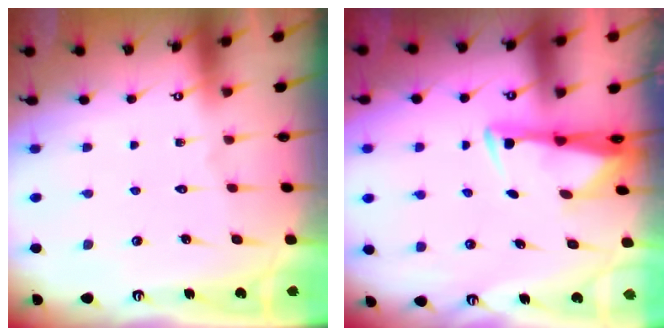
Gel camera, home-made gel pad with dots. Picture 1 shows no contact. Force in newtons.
{"total": 3.1, "press": 2.9, "slide": 0.9}